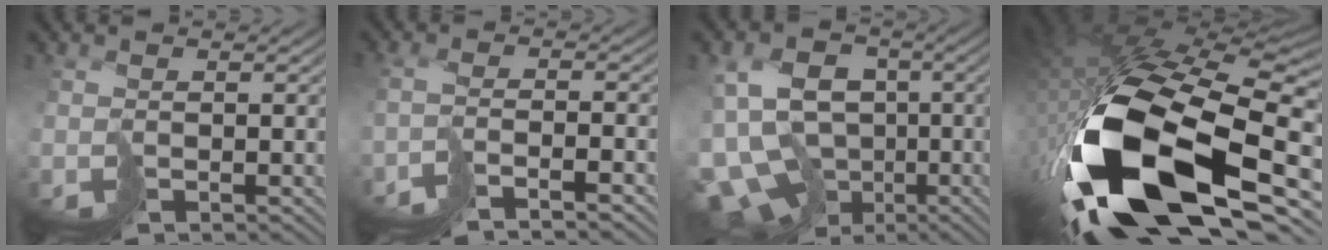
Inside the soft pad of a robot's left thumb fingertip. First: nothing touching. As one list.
[{"total": 4.2, "force": [-3.7, -0.7, 1.8], "torque": [-0.028, 0.007, -0.064]}, {"total": 15.3, "force": [-5.3, 11.1, 9.0], "torque": [-0.209, -0.012, -0.068]}, {"total": 19.8, "force": [-5.9, 9.9, 16.1], "torque": [-0.360, -0.060, -0.077]}]